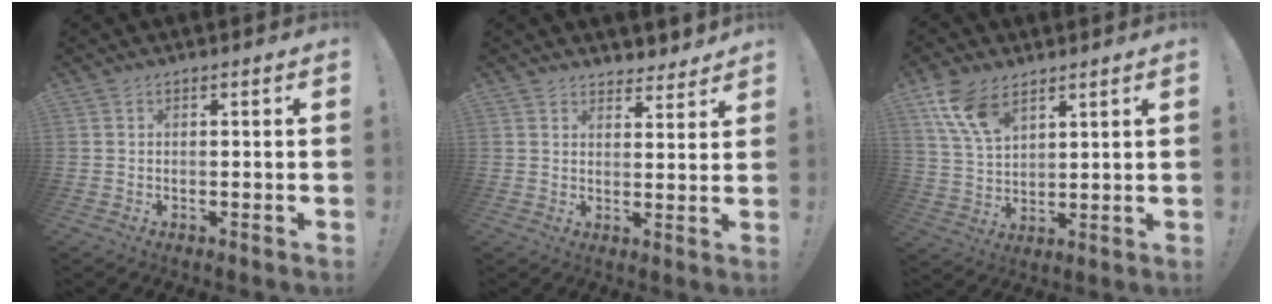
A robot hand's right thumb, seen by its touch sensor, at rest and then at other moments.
{"total": 4.2, "force": [3.7, 1.8, 1.0], "torque": [0.005, -0.035, 0.064]}
{"total": 11.0, "force": [7.0, 5.8, 6.3], "torque": [-0.118, -0.027, 0.137]}